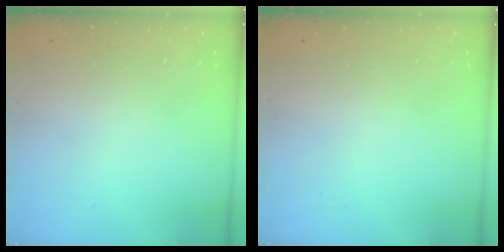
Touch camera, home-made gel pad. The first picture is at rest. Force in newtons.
{"total": 0.0}